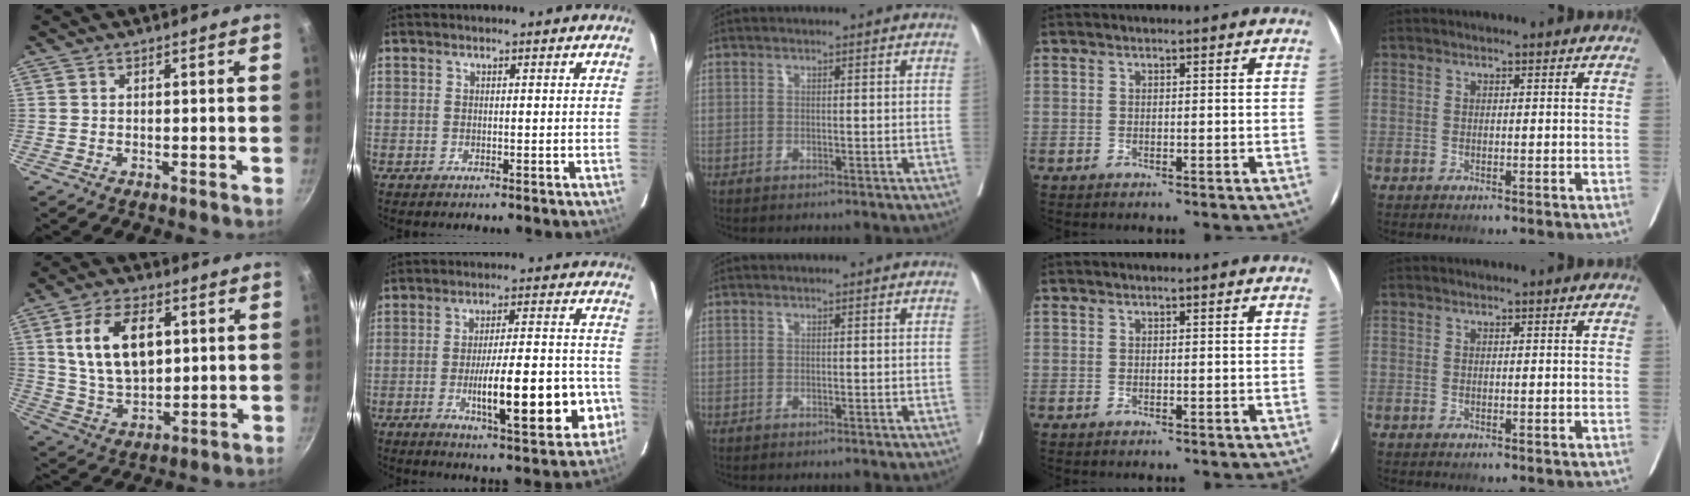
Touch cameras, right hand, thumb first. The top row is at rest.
{"thumb": {"total": 14.5, "force": [3.9, 8.5, 11.1], "torque": [-0.185, -0.012, 0.081]}, "index": {"total": 16.3, "force": [-4.7, 3.2, 15.3], "torque": [-0.207, 0.014, -0.060]}}